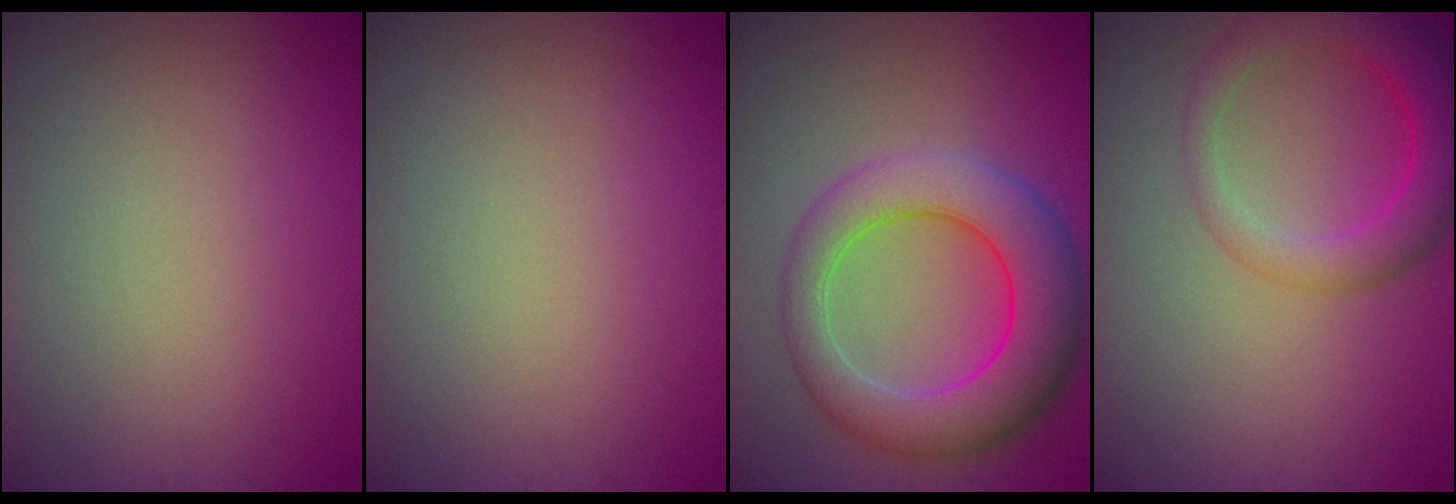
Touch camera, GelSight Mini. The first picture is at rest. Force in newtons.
{"total": 0.0}
{"total": 8.8, "press": 8.8, "slide": 0.4}
{"total": 4.9, "press": 4.9, "slide": 0.4}